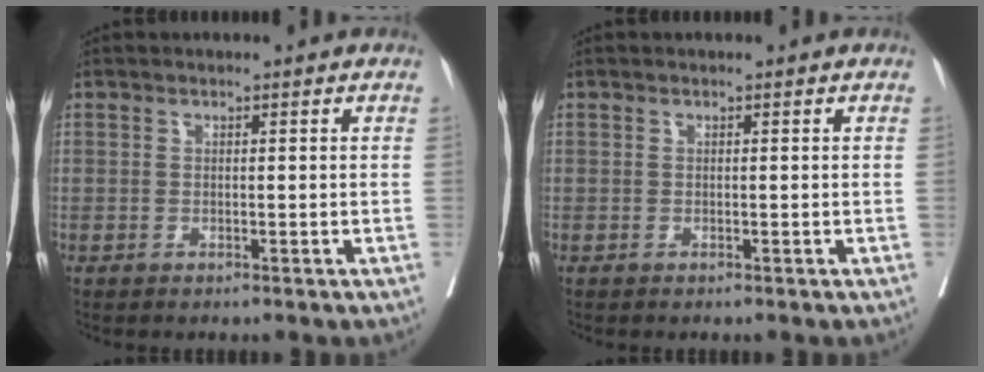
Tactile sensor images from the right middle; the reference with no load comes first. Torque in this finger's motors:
{"motor_torque": [-0.20, -0.01, -0.04, 0.01]}